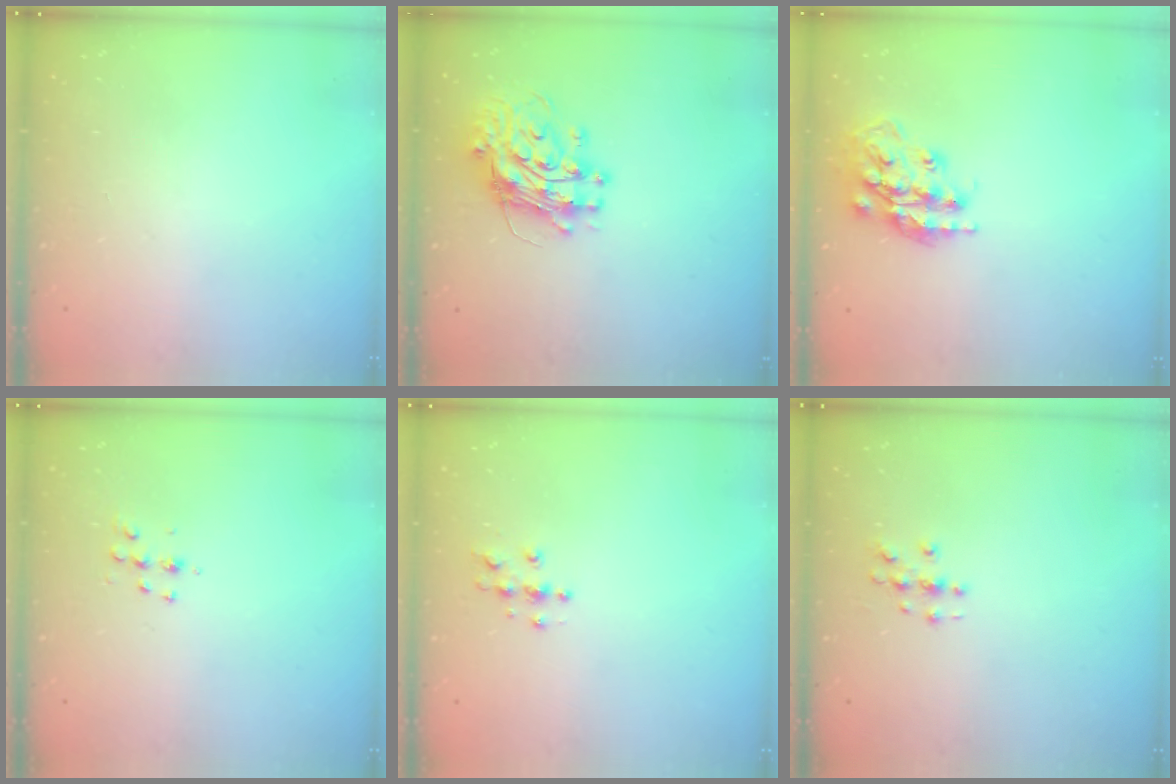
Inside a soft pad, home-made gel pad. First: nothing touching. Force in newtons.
{"total": 13.1, "press": 13.1, "slide": 1.3}
{"total": 16.2, "press": 16.1, "slide": 1.2}
{"total": 5.5, "press": 5.5, "slide": 0.4}
{"total": 3.8, "press": 3.8, "slide": 0.3}
{"total": 3.2, "press": 3.2, "slide": 0.2}